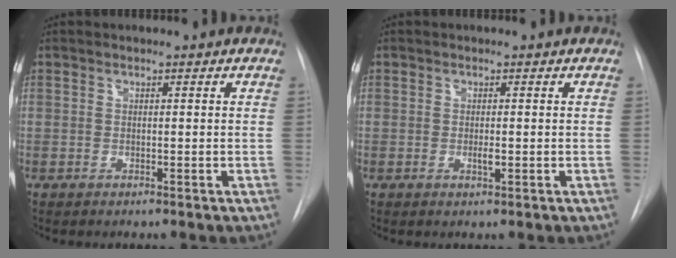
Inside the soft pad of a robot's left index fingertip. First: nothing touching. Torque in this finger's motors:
{"motor_torque": [0.21, 0.08, 0.04, 0.00]}